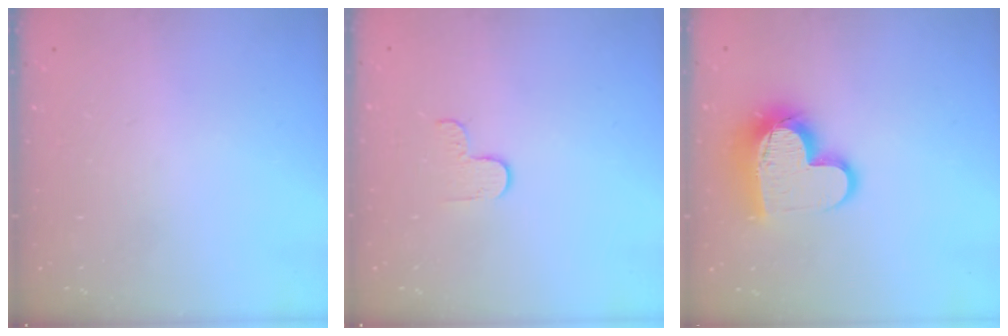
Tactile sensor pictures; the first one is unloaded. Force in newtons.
{"total": 2.7, "press": 2.6, "slide": 0.4}
{"total": 15.8, "press": 15.8, "slide": 1.2}